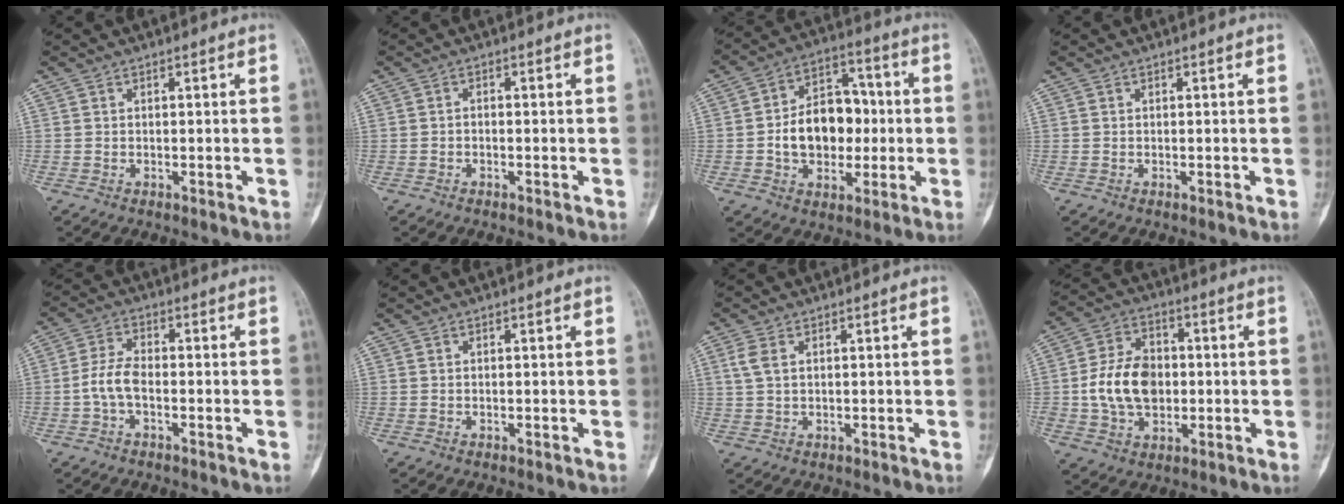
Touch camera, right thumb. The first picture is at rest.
{"total": 0.7, "force": [-0.4, 0.4, 0.4], "torque": [-0.005, 0.005, -0.012]}
{"total": 14.3, "force": [-1.0, 10.2, 9.9], "torque": [-0.118, 0.035, -0.014]}
{"total": 0.0}
{"total": 5.2, "force": [-1.4, 2.7, 4.1], "torque": [-0.084, 0.020, -0.034]}
{"total": 0.0}
{"total": 3.2, "force": [1.1, 1.9, 2.4], "torque": [-0.059, 0.007, 0.023]}
{"total": 12.8, "force": [-0.6, 9.1, 9.0], "torque": [-0.137, 0.018, -0.011]}